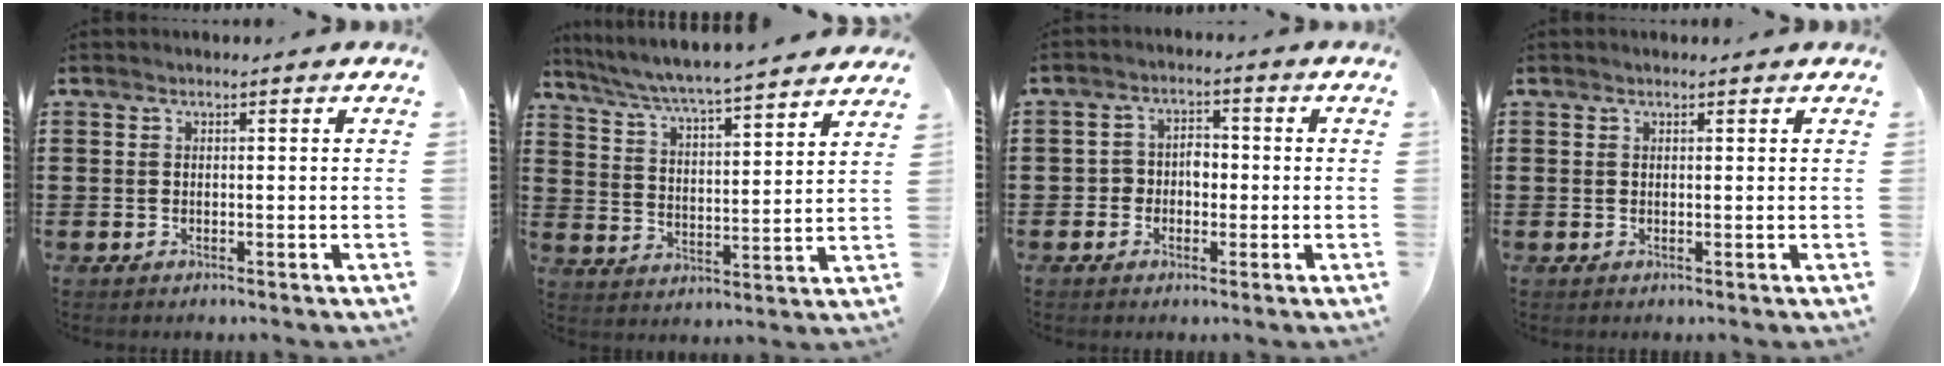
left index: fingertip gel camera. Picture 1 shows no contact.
{"total": 4.7, "force": [4.5, -0.6, 1.3], "torque": [-0.048, -0.037, 0.069]}
{"total": 3.0, "force": [-1.1, 2.6, 1.1], "torque": [-0.032, 0.010, -0.028]}
{"total": 0.0}